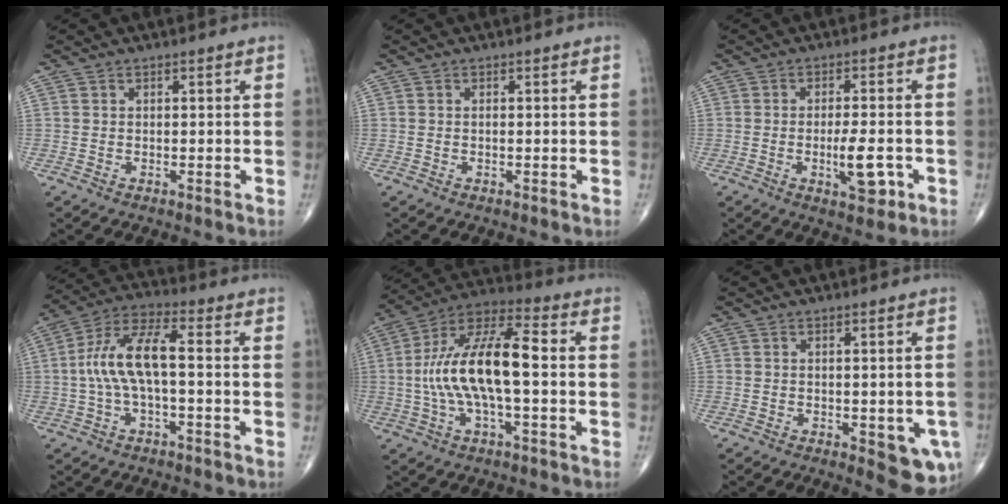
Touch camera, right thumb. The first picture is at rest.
{"total": 0.0}
{"total": 6.7, "force": [-2.0, 2.3, 6.0], "torque": [-0.088, 0.003, -0.025]}
{"total": 10.9, "force": [-0.6, 3.9, 10.1], "torque": [-0.216, 0.042, -0.015]}
{"total": 17.0, "force": [-0.6, 6.2, 15.8], "torque": [-0.311, 0.041, -0.017]}
{"total": 7.7, "force": [-2.4, 3.1, 6.7], "torque": [-0.059, -0.007, -0.023]}